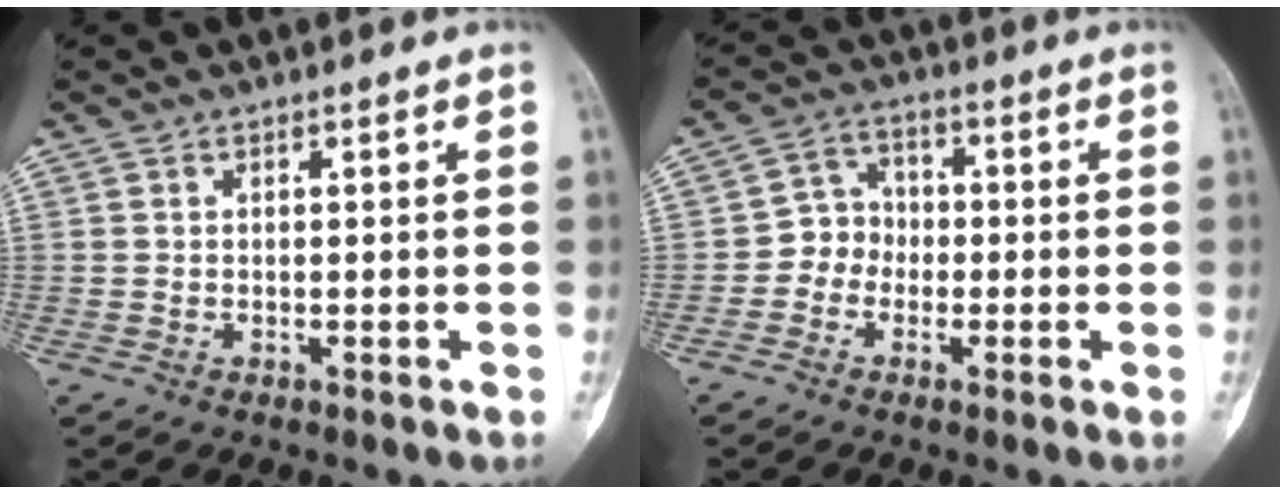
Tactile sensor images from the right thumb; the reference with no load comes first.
{"total": 5.2, "force": [-1.6, 4.7, 1.8], "torque": [0.002, 0.021, -0.042]}